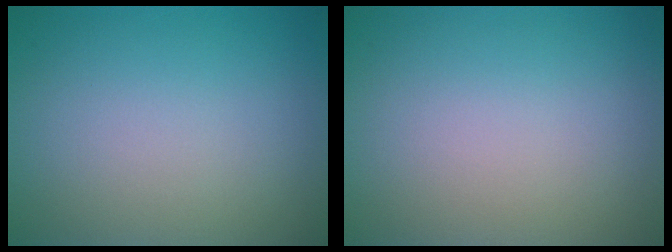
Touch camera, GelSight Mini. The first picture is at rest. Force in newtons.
{"total": 0.0}